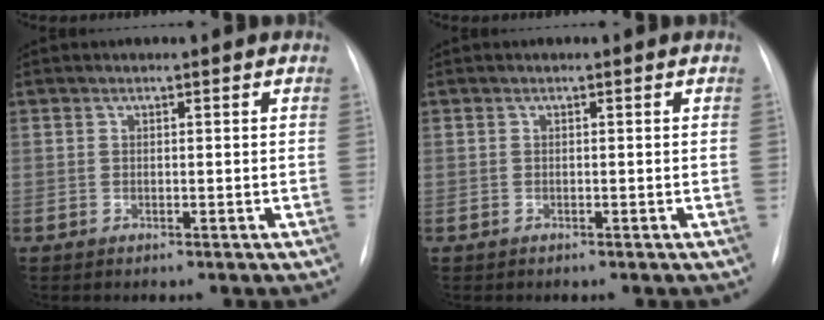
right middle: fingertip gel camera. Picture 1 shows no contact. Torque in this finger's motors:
{"motor_torque": [0.25, -0.28, 0.01, 0.01]}